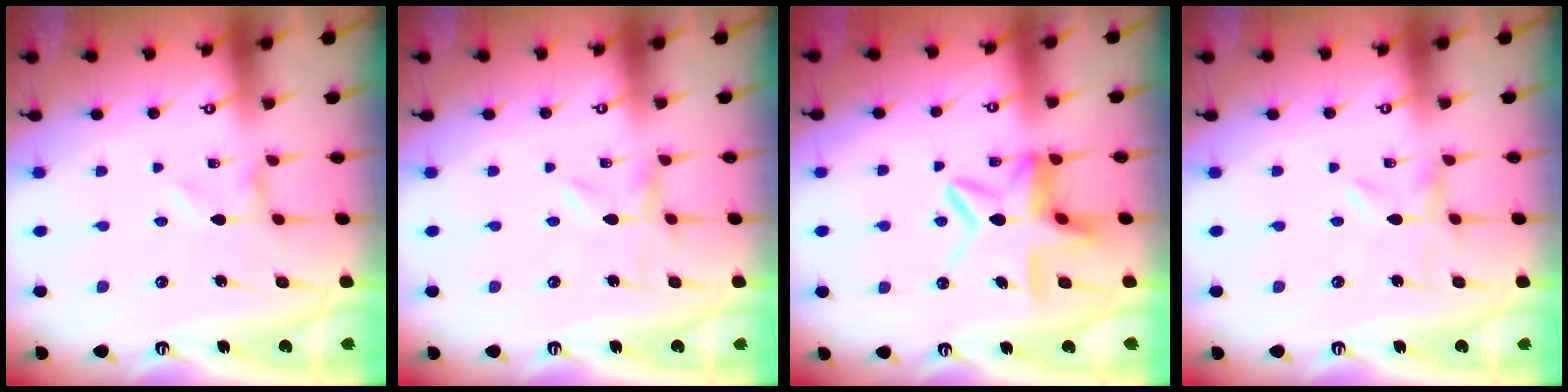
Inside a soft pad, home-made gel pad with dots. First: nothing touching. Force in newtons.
{"total": 0.0}
{"total": 10.7, "press": 10.6, "slide": 1.1}
{"total": 0.0}